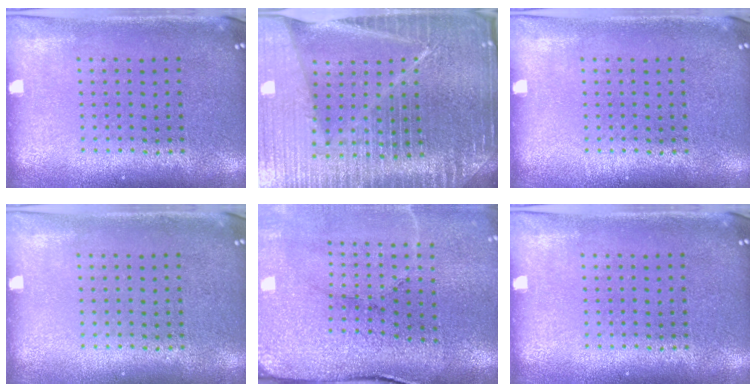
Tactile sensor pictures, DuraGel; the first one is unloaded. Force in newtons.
{"total": 6.9, "press": 5.9, "slide": 3.6}
{"total": 0.0}
{"total": 0.0}
{"total": 3.7, "press": 3.6, "slide": 0.7}
{"total": 0.0}